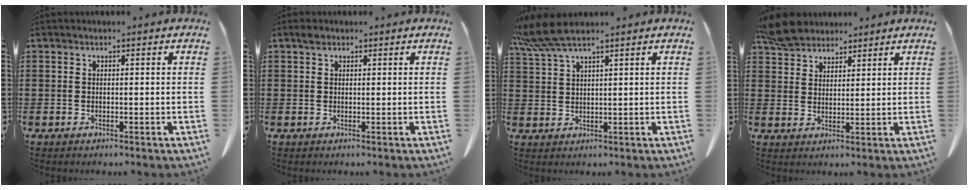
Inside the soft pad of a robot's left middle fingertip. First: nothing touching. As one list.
[{"total": 1.0, "force": [0.7, 0.6, 0.5], "torque": [-0.013, 0.004, 0.012]}, {"total": 6.1, "force": [5.0, 0.5, 3.6], "torque": [-0.089, -0.008, 0.090]}, {"total": 5.9, "force": [5.3, 2.1, 1.5], "torque": [-0.049, -0.001, 0.103]}]